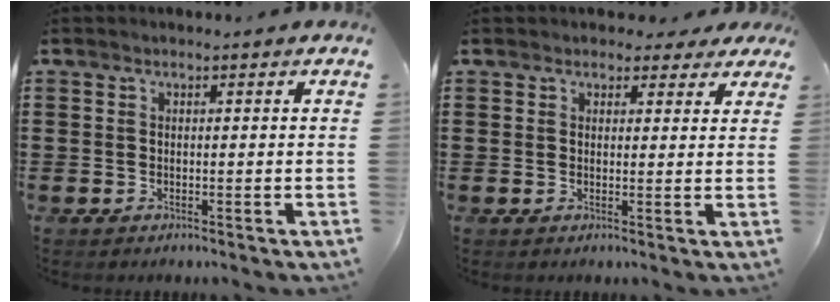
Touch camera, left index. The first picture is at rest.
{"total": 2.5, "force": [2.1, 1.3, 0.5], "torque": [-0.011, 0.003, 0.037]}